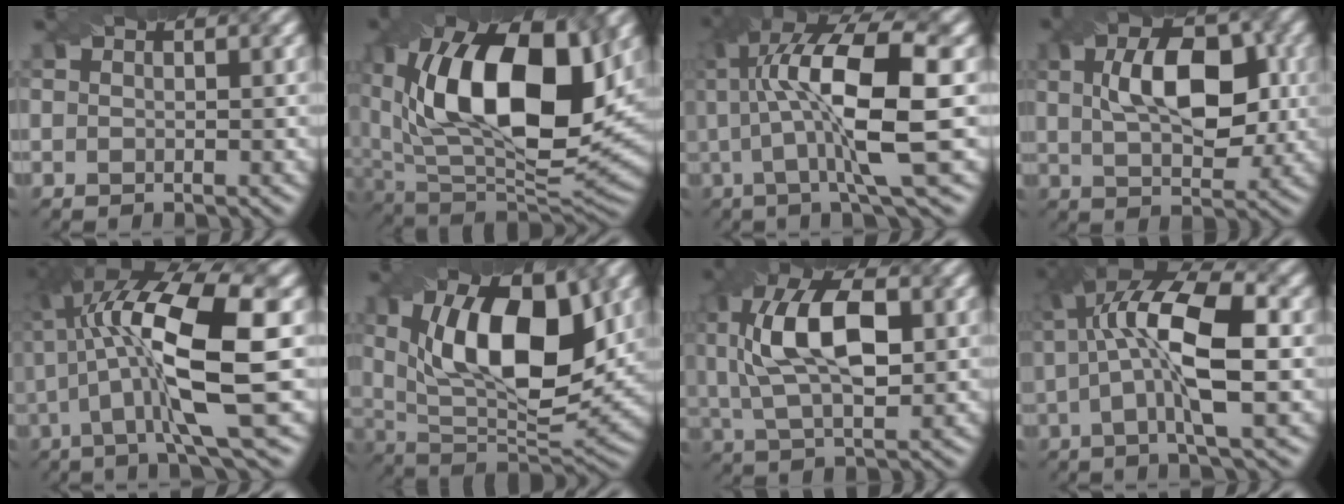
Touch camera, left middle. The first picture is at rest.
{"total": 16.5, "force": [3.9, 8.5, 13.6], "torque": [-0.228, 0.007, 0.066]}
{"total": 11.6, "force": [0.8, 2.7, 11.3], "torque": [-0.182, 0.021, 0.024]}
{"total": 7.6, "force": [0.9, 4.0, 6.3], "torque": [-0.106, 0.017, 0.024]}
{"total": 11.5, "force": [0.5, 2.5, 11.2], "torque": [-0.191, 0.015, 0.021]}
{"total": 12.6, "force": [2.9, 5.8, 10.8], "torque": [-0.167, 0.006, 0.049]}
{"total": 8.8, "force": [0.9, 4.3, 7.6], "torque": [-0.153, 0.021, 0.022]}
{"total": 9.3, "force": [0.2, 2.6, 8.9], "torque": [-0.156, 0.024, 0.010]}